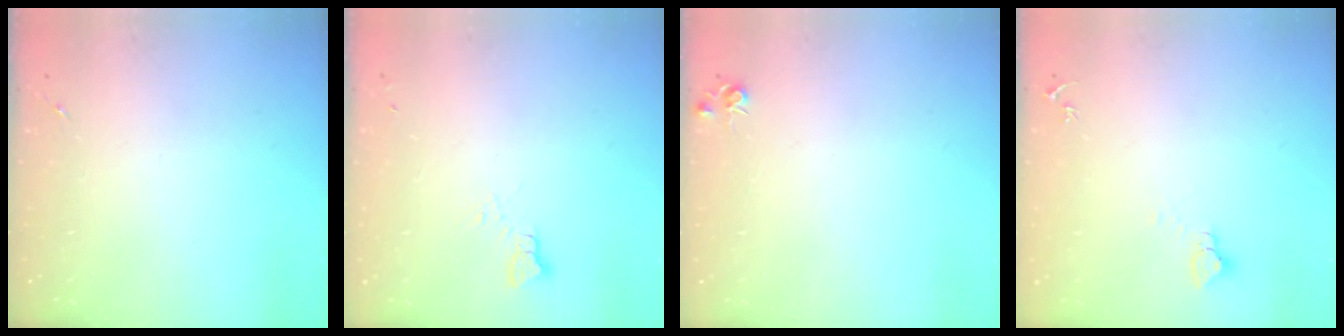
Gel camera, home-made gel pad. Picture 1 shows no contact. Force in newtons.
{"total": 4.1, "press": 4.0, "slide": 0.4}
{"total": 4.3, "press": 4.3, "slide": 0.5}
{"total": 2.7, "press": 2.7, "slide": 0.2}